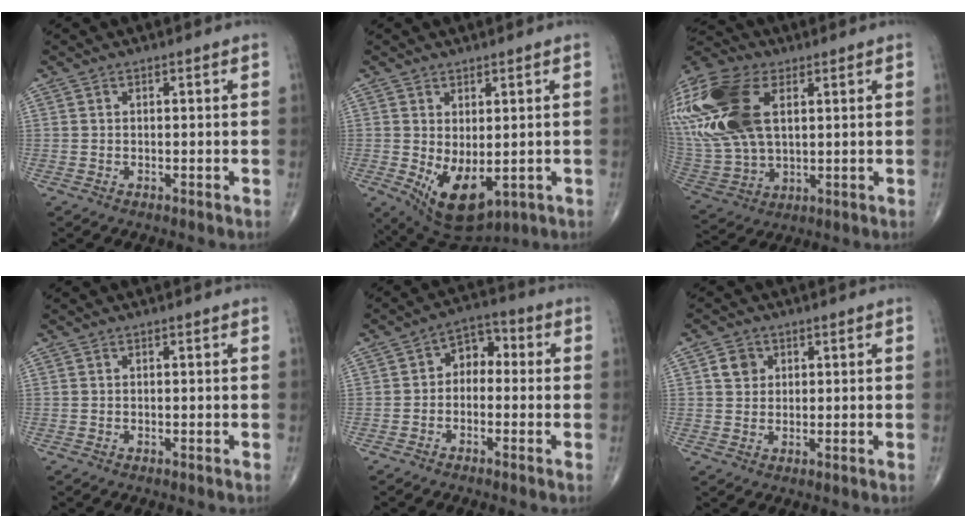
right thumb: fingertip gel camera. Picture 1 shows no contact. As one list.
[{"total": 9.7, "force": [-1.5, 5.2, 8.1], "torque": [-0.120, -0.010, 0.002]}, {"total": 28.6, "force": [8.6, 16.9, 21.5], "torque": [-0.523, 0.017, 0.172]}, {"total": 0.0}, {"total": 6.0, "force": [-0.4, 4.4, 4.1], "torque": [-0.033, 0.030, -0.024]}, {"total": 3.6, "force": [1.2, 3.1, 1.3], "torque": [-0.007, -0.003, 0.019]}]